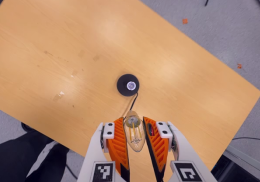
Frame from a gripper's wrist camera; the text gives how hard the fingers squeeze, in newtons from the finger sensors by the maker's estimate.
{"total": 10.5, "left": 10.2, "right": 10.7}